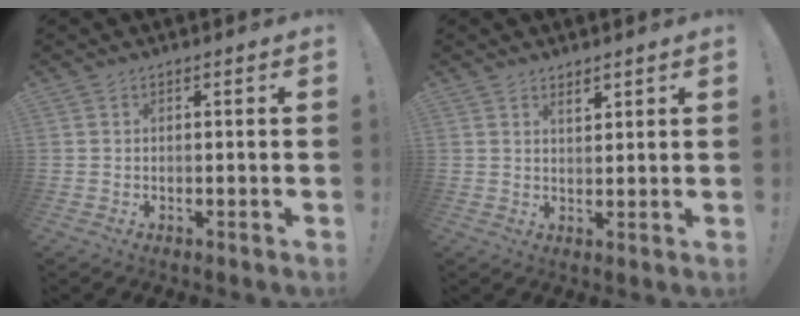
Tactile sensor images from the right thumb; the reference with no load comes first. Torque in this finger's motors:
{"motor_torque": [-0.12, 0.24, 0.07, 0.39, -0.03]}